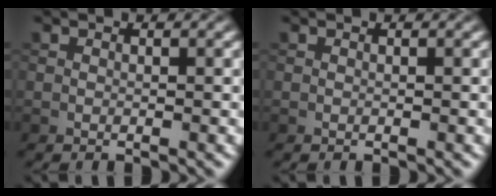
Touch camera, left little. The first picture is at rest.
{"total": 0.0}